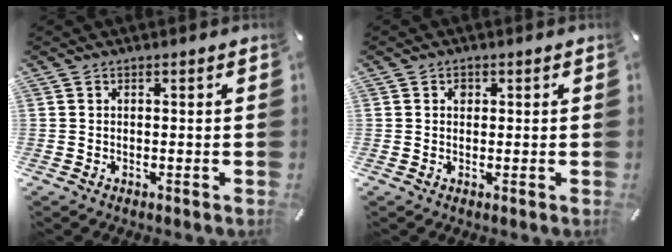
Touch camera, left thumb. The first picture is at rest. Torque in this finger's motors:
{"motor_torque": [0.16, 0.11, 0.01, -0.19, 0.05]}